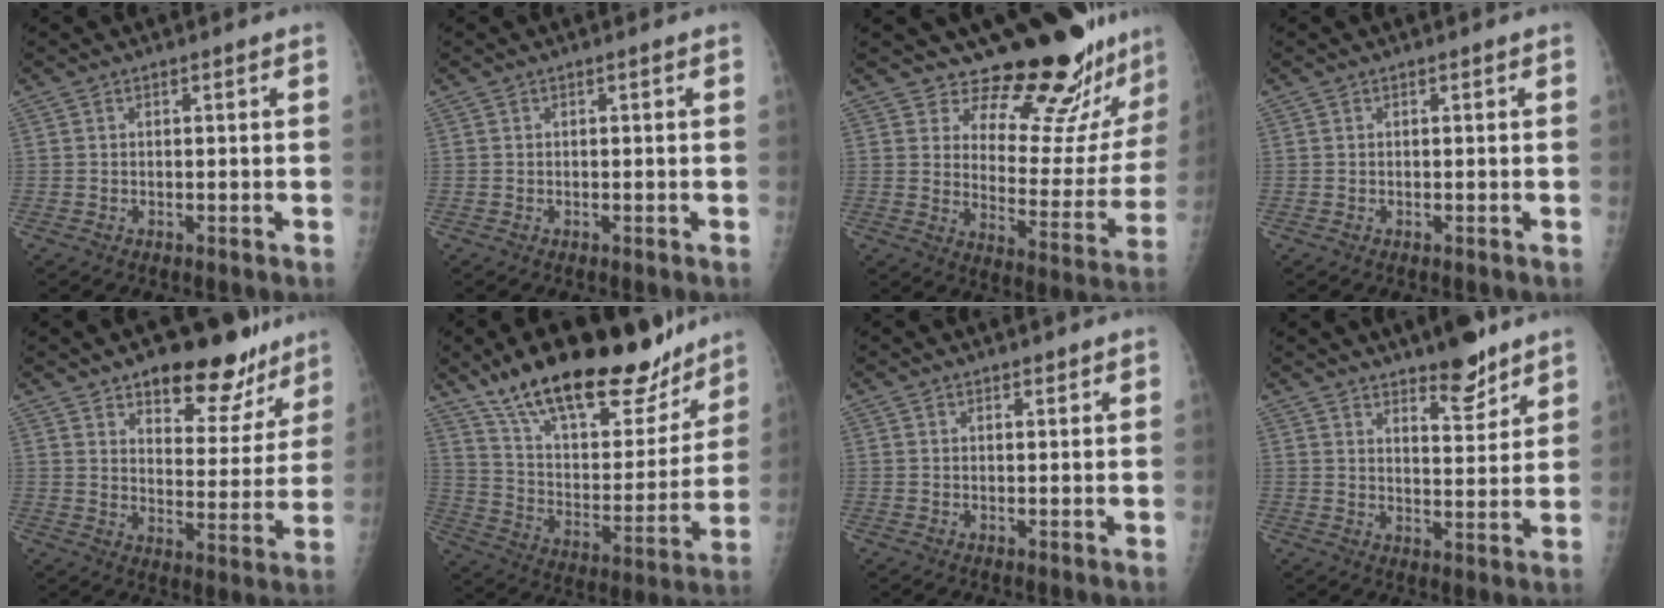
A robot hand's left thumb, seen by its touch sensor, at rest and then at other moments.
{"total": 0.0}
{"total": 19.2, "force": [17.1, 5.3, 6.8], "torque": [-0.039, -0.160, 0.221]}
{"total": 0.0}
{"total": 17.4, "force": [12.6, 8.2, 8.7], "torque": [-0.055, -0.078, 0.171]}
{"total": 28.7, "force": [21.0, 10.8, 16.3], "torque": [-0.215, -0.074, 0.334]}
{"total": 1.2, "force": [1.0, 0.5, 0.4], "torque": [0.004, -0.006, 0.012]}
{"total": 8.3, "force": [6.2, 2.7, 4.7], "torque": [-0.048, -0.046, 0.096]}